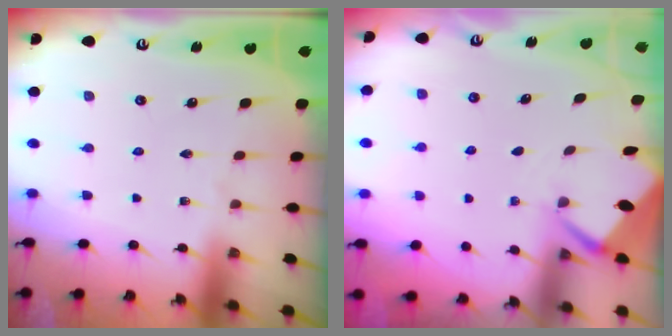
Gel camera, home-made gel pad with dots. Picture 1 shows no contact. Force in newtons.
{"total": 2.5, "press": 2.5, "slide": 0.0}